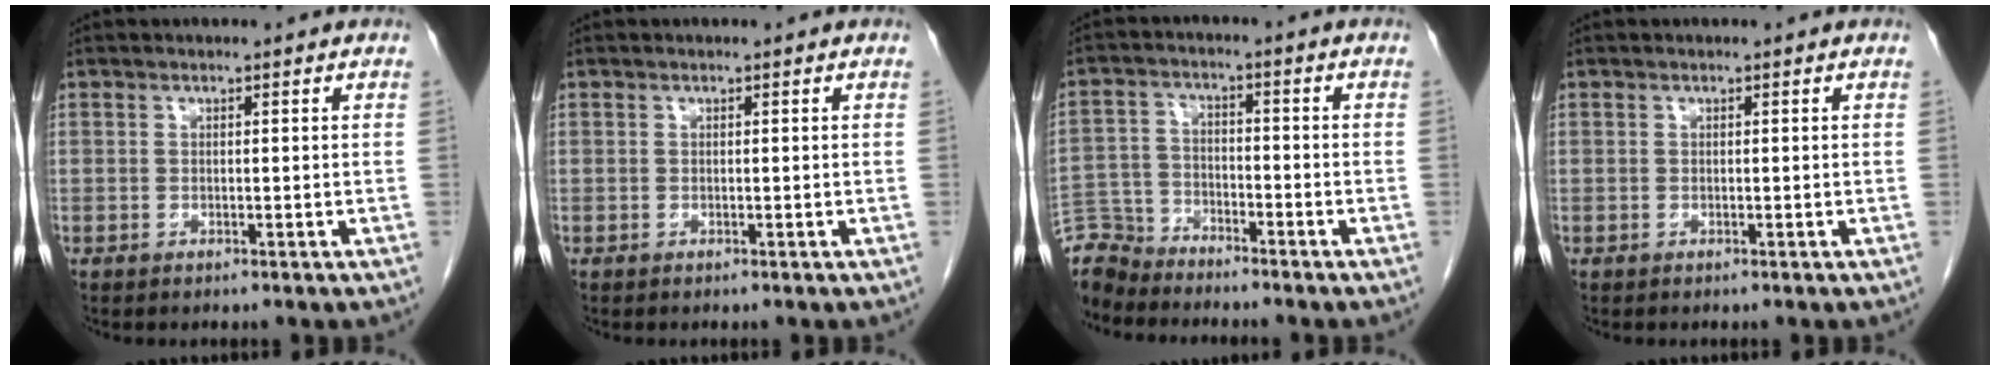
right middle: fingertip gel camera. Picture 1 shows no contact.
{"total": 0.0}
{"total": 6.6, "force": [-6.4, 1.3, -0.7], "torque": [0.015, 0.004, -0.129]}
{"total": 0.0}